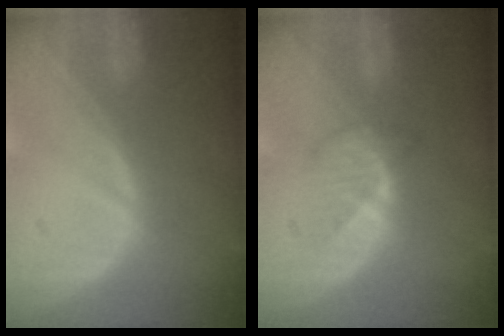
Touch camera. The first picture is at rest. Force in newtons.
{"total": 3.0, "press": 2.9, "slide": 0.7}